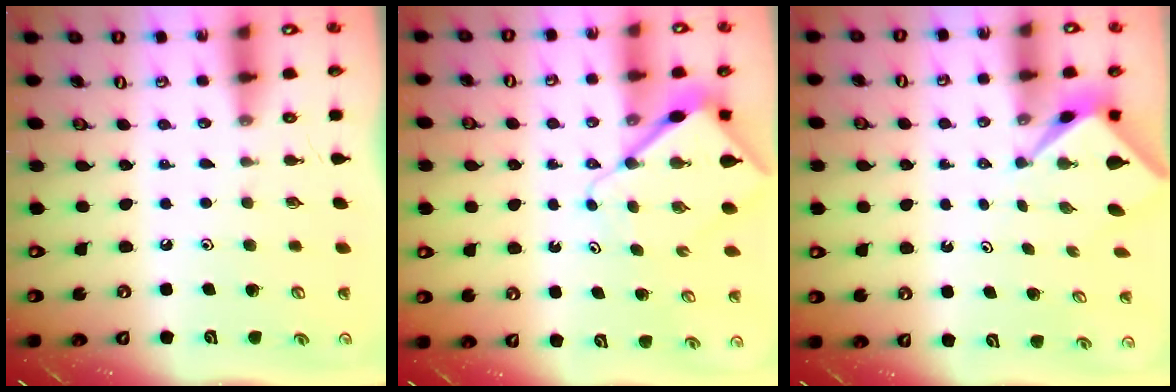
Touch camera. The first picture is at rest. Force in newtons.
{"total": 8.4, "press": 8.4, "slide": 0.9}
{"total": 2.2, "press": 2.1, "slide": 0.2}